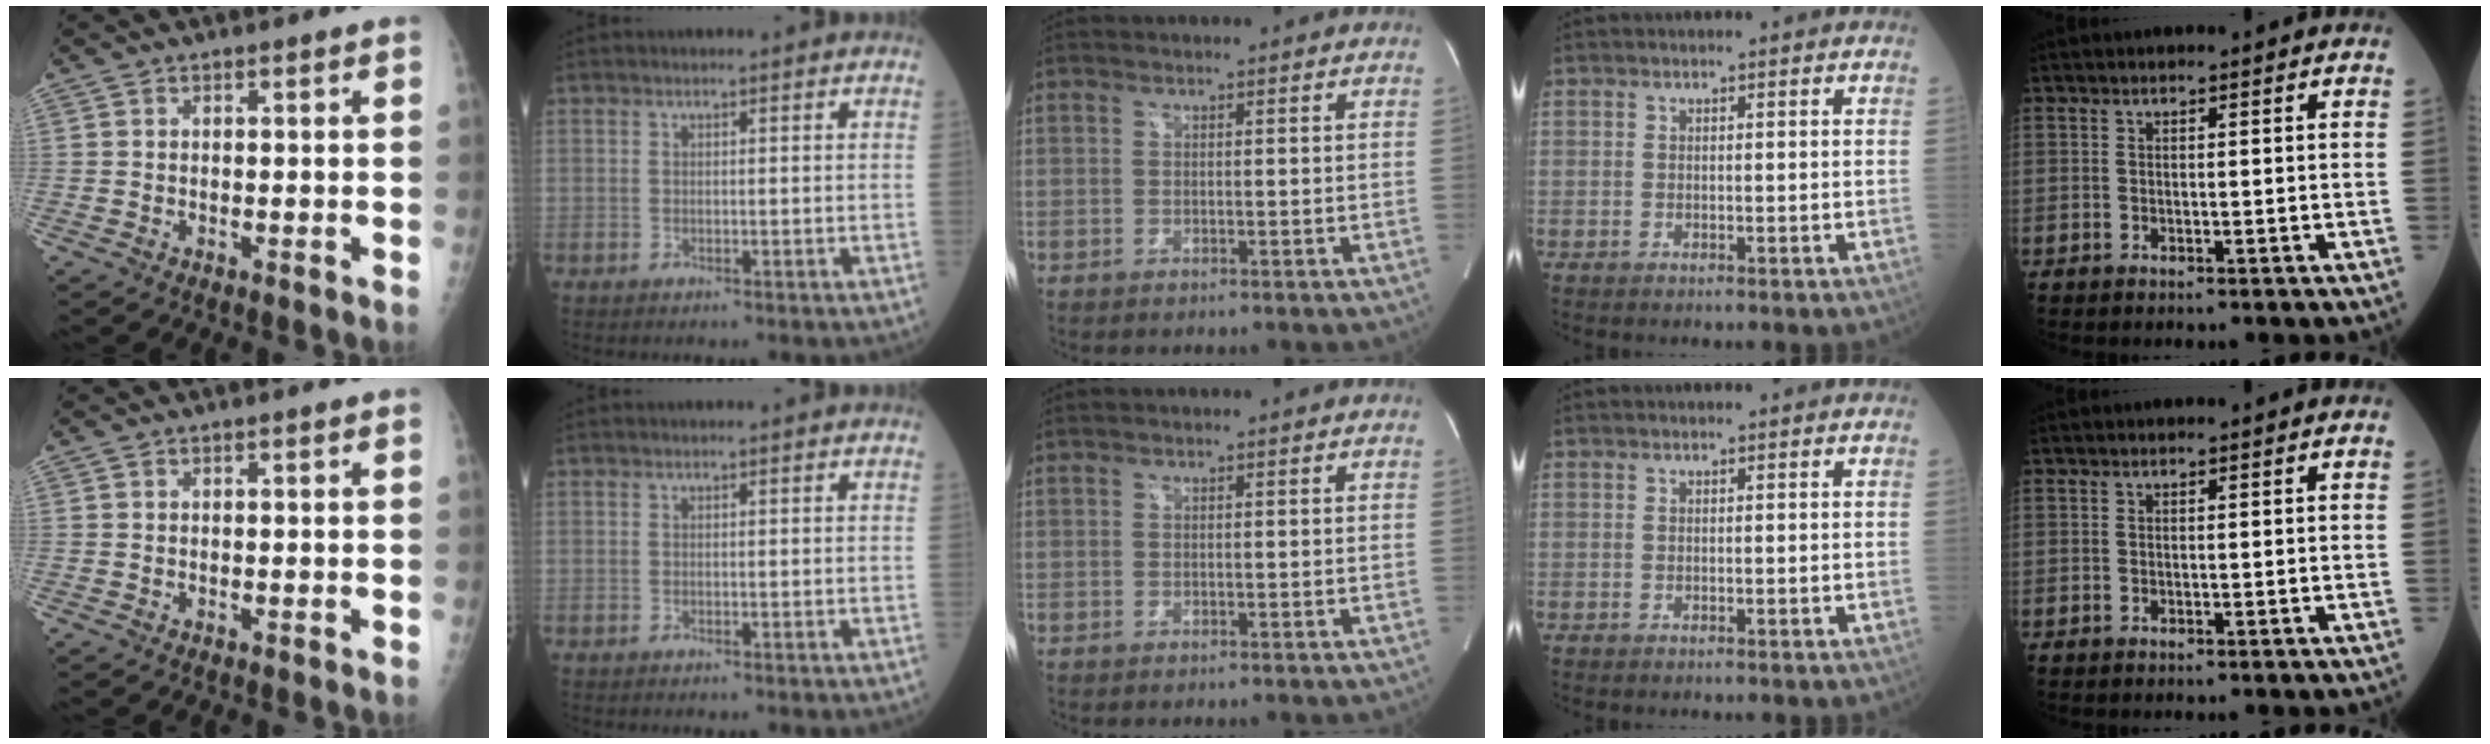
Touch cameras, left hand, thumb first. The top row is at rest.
{}